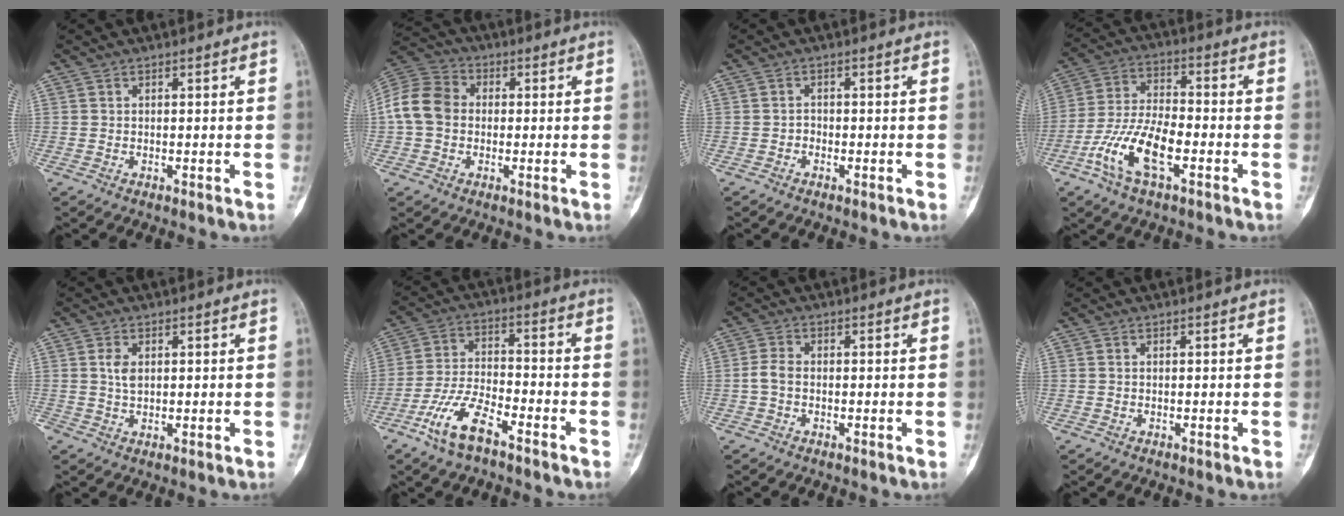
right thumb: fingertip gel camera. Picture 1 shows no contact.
{"total": 9.9, "force": [-0.4, 8.1, 5.8], "torque": [-0.109, 0.031, -0.022]}
{"total": 1.1, "force": [-0.7, 0.7, 0.3], "torque": [0.002, 0.005, -0.019]}
{"total": 12.4, "force": [-4.9, 5.2, 10.1], "torque": [-0.206, 0.027, -0.096]}
{"total": 2.6, "force": [0.7, 1.7, 1.9], "torque": [-0.027, -0.001, 0.013]}
{"total": 10.4, "force": [-6.4, 3.7, 7.3], "torque": [-0.152, 0.035, -0.123]}
{"total": 2.7, "force": [-0.6, 1.7, 2.0], "torque": [-0.042, 0.006, -0.018]}
{"total": 0.0}